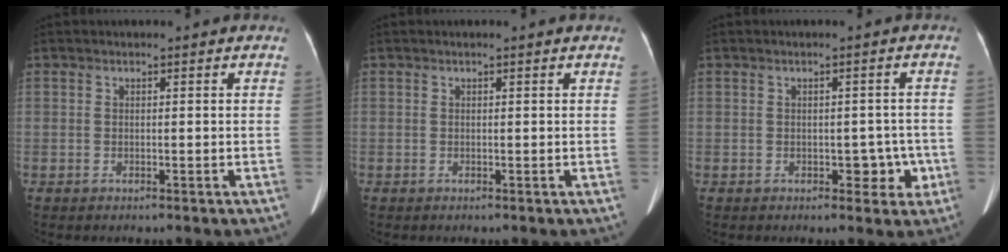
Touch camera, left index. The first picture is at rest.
{"total": 0.0}
{"total": 3.5, "force": [-1.2, 2.3, 2.4], "torque": [-0.023, 0.009, -0.010]}